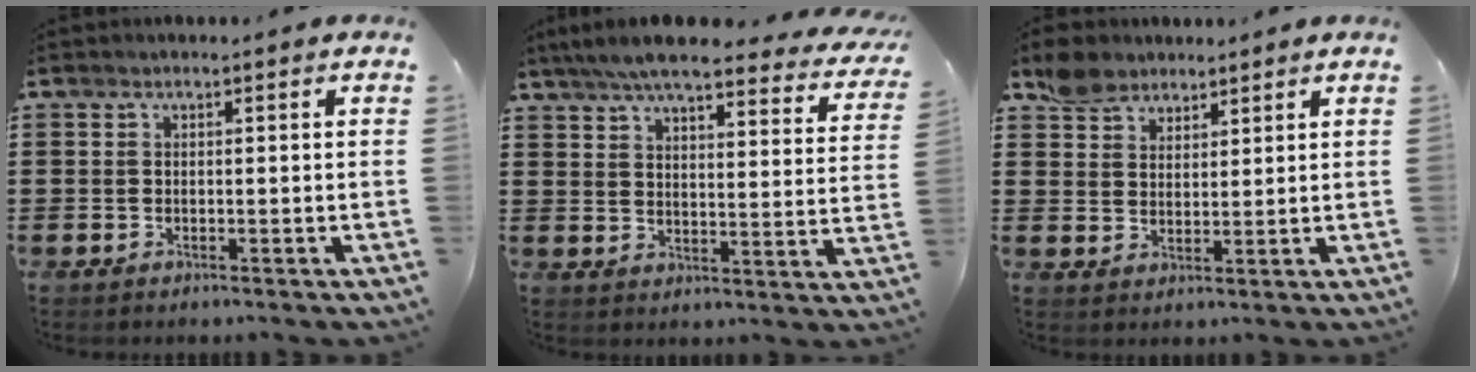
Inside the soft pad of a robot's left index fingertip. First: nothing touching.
{"total": 7.1, "force": [6.3, 0.4, 3.4], "torque": [-0.090, -0.031, 0.109]}
{"total": 4.6, "force": [3.7, 2.7, 0.4], "torque": [-0.027, 0.007, 0.073]}